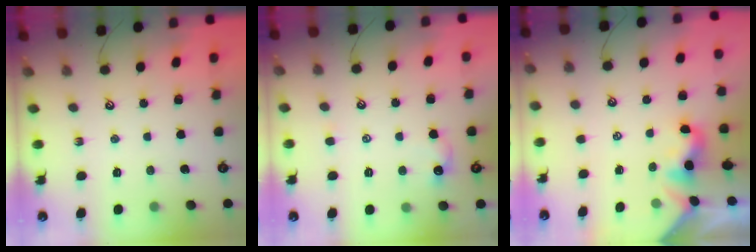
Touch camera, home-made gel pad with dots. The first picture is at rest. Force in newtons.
{"total": 0.8, "press": 0.6, "slide": 0.5}
{"total": 1.8, "press": 1.8, "slide": 0.5}